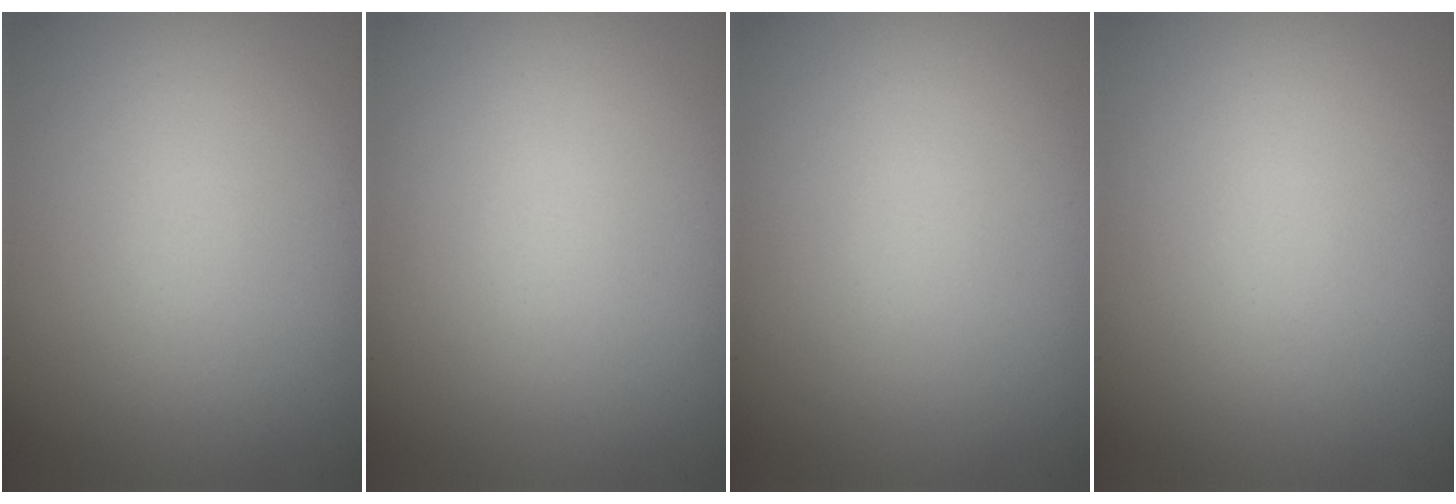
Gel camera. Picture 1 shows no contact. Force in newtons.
{"total": 0.0}
{"total": 0.0}
{"total": 0.0}